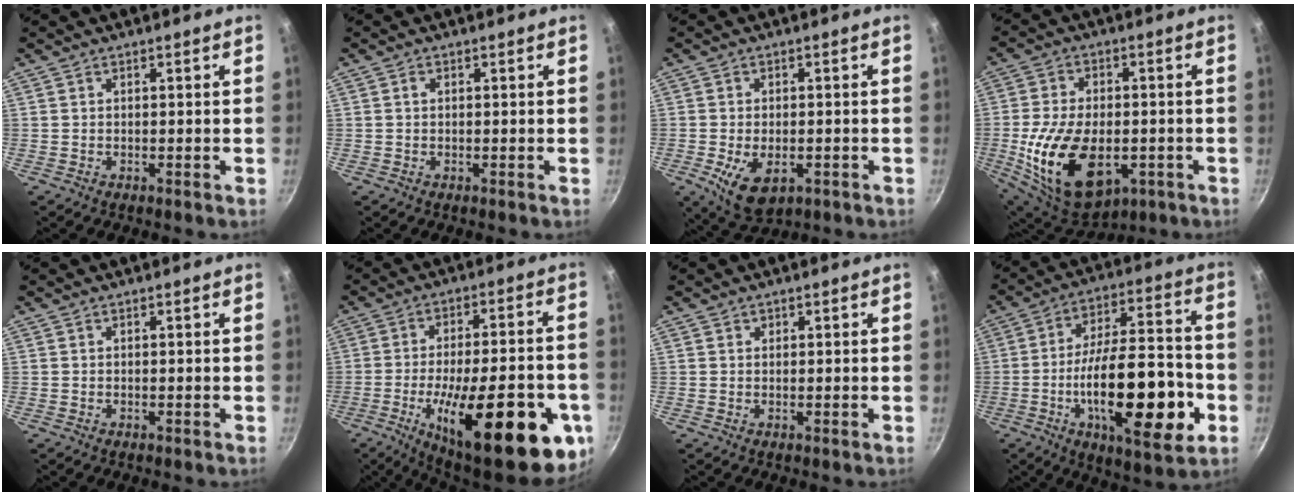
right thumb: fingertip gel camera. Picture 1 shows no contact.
{"total": 0.6, "force": [0.1, 0.5, 0.4], "torque": [-0.005, 0.004, 0.003]}
{"total": 8.4, "force": [-2.6, 4.9, 6.3], "torque": [-0.105, -0.009, -0.032]}
{"total": 20.2, "force": [-4.4, 12.4, 15.3], "torque": [-0.272, 0.001, -0.057]}
{"total": 0.0}
{"total": 29.4, "force": [-10.2, 10.0, 25.7], "torque": [-0.335, 0.009, -0.141]}
{"total": 0.7, "force": [0.4, 0.6, 0.1], "torque": [0.003, 0.002, 0.004]}
{"total": 24.7, "force": [-6.8, 9.1, 22.0], "torque": [-0.324, 0.033, -0.102]}